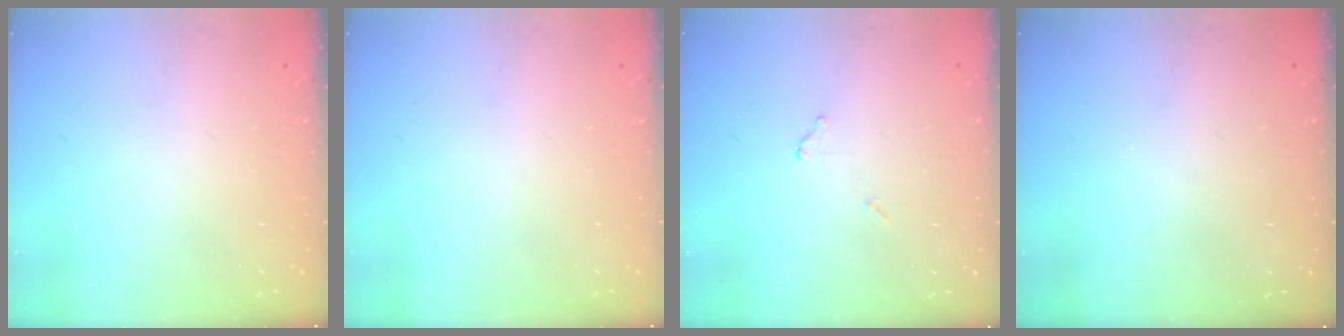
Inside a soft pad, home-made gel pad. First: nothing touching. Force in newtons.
{"total": 0.0}
{"total": 5.6, "press": 5.6, "slide": 0.2}
{"total": 3.2, "press": 3.2, "slide": 0.1}